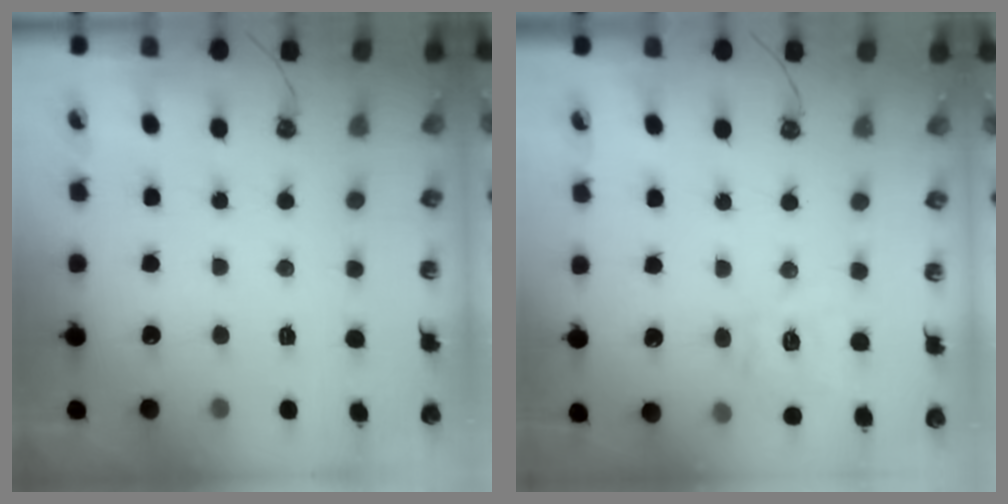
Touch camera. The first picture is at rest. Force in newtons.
{"total": 12.3, "press": 12.2, "slide": 1.3}